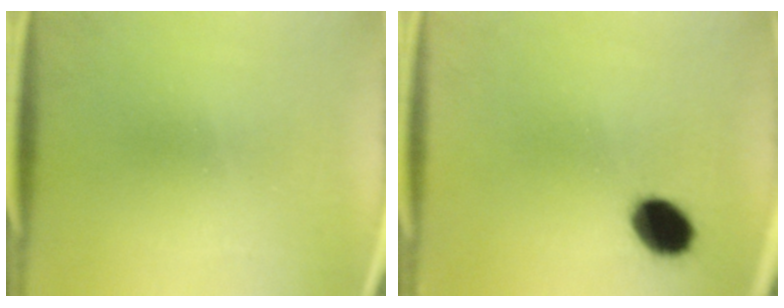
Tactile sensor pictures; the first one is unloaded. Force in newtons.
{"total": 8.8}